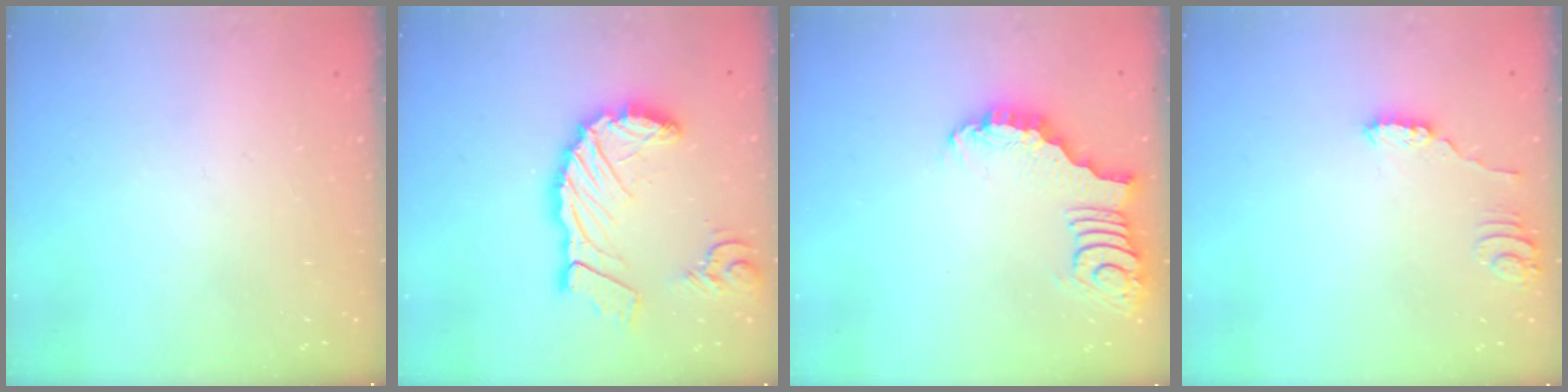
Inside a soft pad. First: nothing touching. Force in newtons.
{"total": 17.6, "press": 17.5, "slide": 1.9}
{"total": 2.8, "press": 2.7, "slide": 0.5}
{"total": 1.6, "press": 1.5, "slide": 0.1}